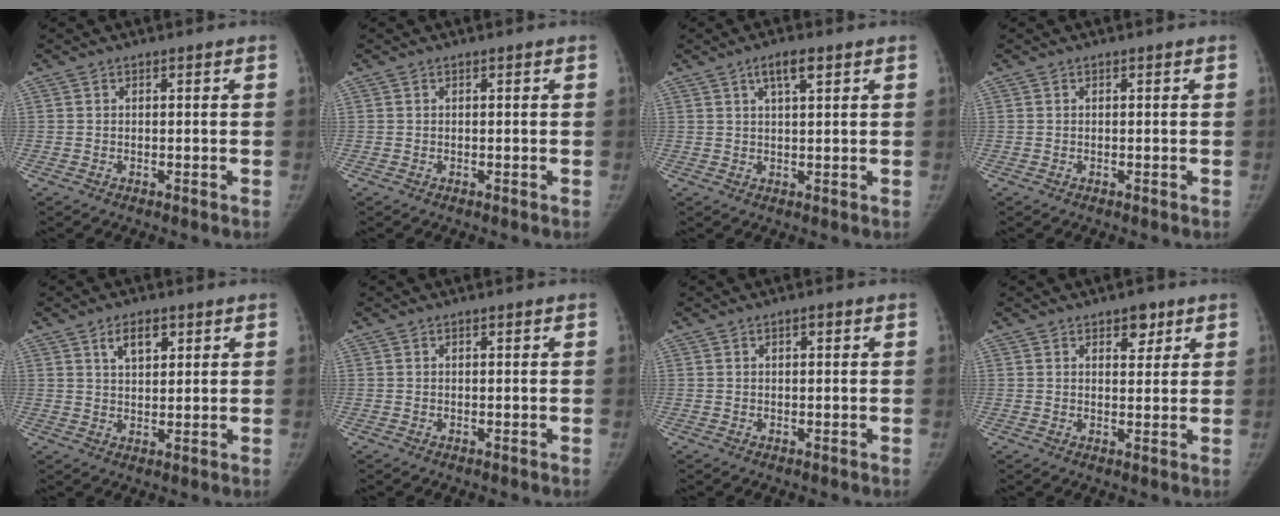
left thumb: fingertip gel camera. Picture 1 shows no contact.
{"total": 0.0}
{"total": 4.0, "force": [2.2, 1.1, 3.2], "torque": [-0.053, -0.002, 0.039]}
{"total": 0.0}
{"total": 4.9, "force": [2.6, 2.6, 3.2], "torque": [-0.039, -0.014, 0.044]}
{"total": 0.0}
{"total": 1.0, "force": [0.4, 0.4, 0.9], "torque": [-0.011, 0.002, 0.004]}
{"total": 3.9, "force": [2.3, 2.2, 2.2], "torque": [-0.006, -0.012, 0.031]}